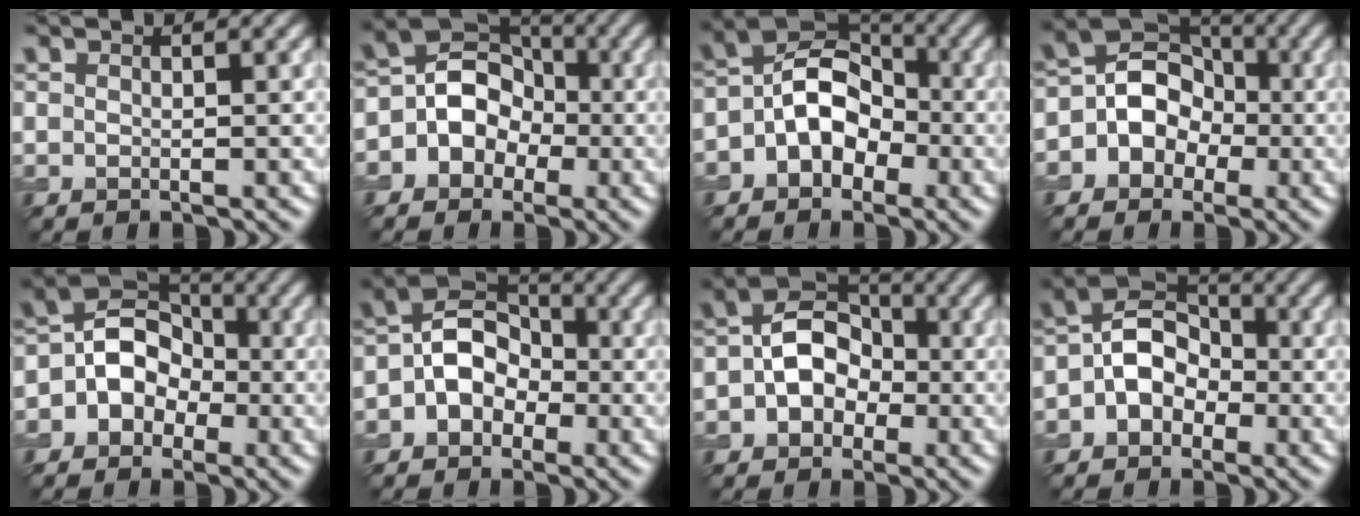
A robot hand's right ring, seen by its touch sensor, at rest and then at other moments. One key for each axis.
{"total": 6.9, "fx": -1.0, "fy": 6.2, "fz": 2.9, "tx": -0.026, "ty": 0.031, "tz": -0.045}
{"total": 6.1, "fx": -1.6, "fy": 4.3, "fz": 4.0, "tx": -0.044, "ty": 0.013, "tz": -0.040}
{"total": 6.8, "fx": -0.9, "fy": 6.1, "fz": 2.9, "tx": -0.024, "ty": 0.030, "tz": -0.043}
{"total": 6.2, "fx": -1.0, "fy": 5.4, "fz": 3.0, "tx": -0.018, "ty": 0.025, "tz": -0.042}
{"total": 5.2, "fx": -1.0, "fy": 4.0, "fz": 3.1, "tx": -0.029, "ty": 0.013, "tz": -0.026}
{"total": 5.4, "fx": -0.6, "fy": 4.2, "fz": 3.3, "tx": -0.028, "ty": 0.010, "tz": -0.019}
{"total": 4.9, "fx": -1.1, "fy": 3.8, "fz": 3.0, "tx": -0.031, "ty": 0.012, "tz": -0.029}